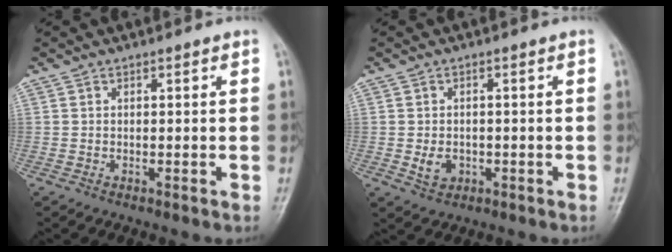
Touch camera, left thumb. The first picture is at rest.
{"total": 3.2, "force": [-0.7, 2.5, 1.9], "torque": [-0.022, 0.001, -0.005]}